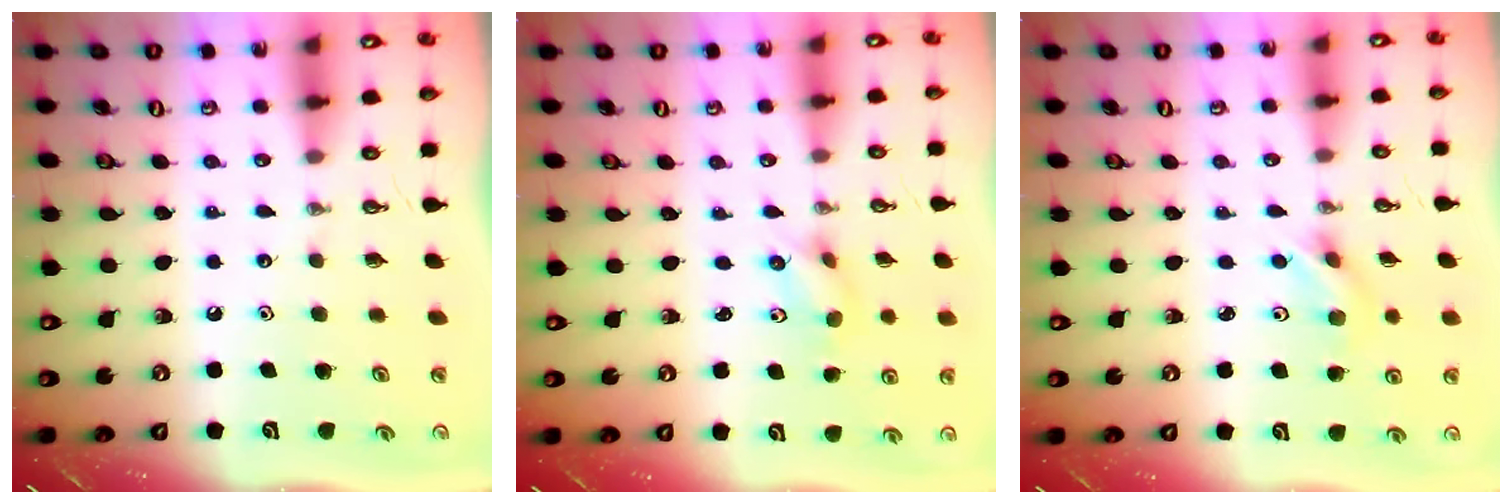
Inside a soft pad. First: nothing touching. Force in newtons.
{"total": 2.6, "press": 2.4, "slide": 1.0}
{"total": 3.8, "press": 3.0, "slide": 2.3}